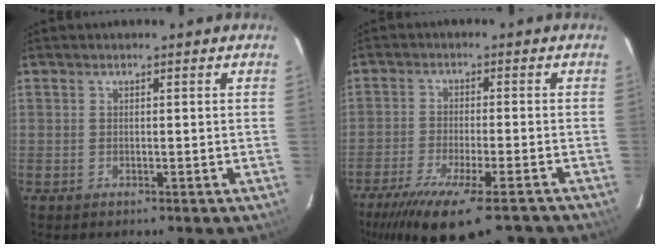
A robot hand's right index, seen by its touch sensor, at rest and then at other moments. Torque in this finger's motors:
{"motor_torque": [1.55, -0.59, 0.71, 0.20]}